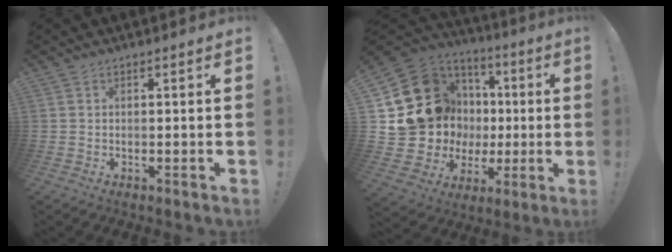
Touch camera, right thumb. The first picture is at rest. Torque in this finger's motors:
{"motor_torque": [0.45, 0.44, 0.08, -0.01, 0.32]}